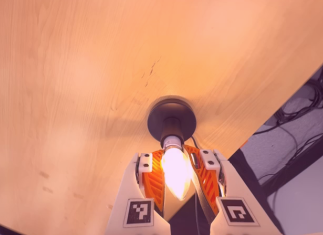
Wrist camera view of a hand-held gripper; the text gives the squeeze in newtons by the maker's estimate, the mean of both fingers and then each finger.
{"total": 11.8, "left": 14.6, "right": 8.9}